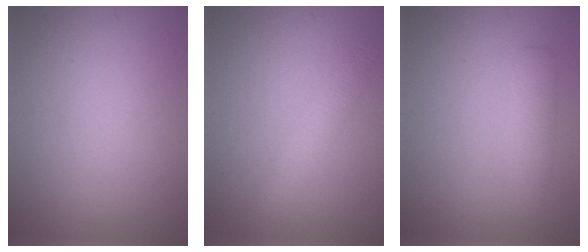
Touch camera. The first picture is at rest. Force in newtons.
{"total": 1.9, "press": 1.9, "slide": 0.1}
{"total": 2.0, "press": 2.0, "slide": 0.2}